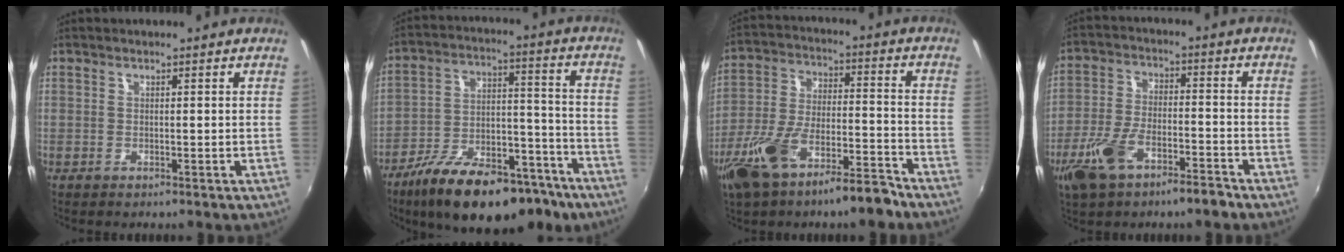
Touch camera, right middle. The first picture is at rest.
{"total": 23.5, "force": [-16.3, 9.6, 13.9], "torque": [-0.236, -0.004, -0.234]}
{"total": 16.1, "force": [-11.1, 5.0, 10.6], "torque": [-0.212, -0.009, -0.190]}
{"total": 11.9, "force": [-7.6, 4.4, 8.0], "torque": [-0.172, -0.012, -0.138]}